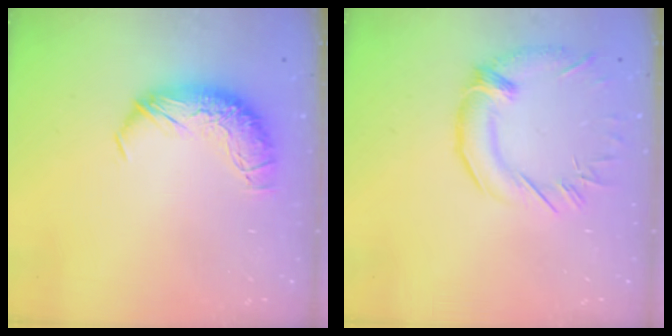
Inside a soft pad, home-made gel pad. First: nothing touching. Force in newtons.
{"total": 2.8, "press": 1.9, "slide": 2.0}